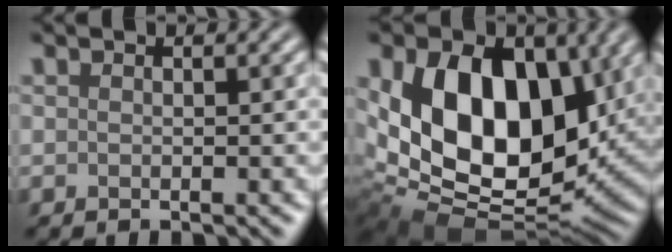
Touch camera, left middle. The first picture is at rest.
{"total": 15.7, "force": [2.6, 10.6, 11.3], "torque": [-0.196, -0.009, 0.041]}